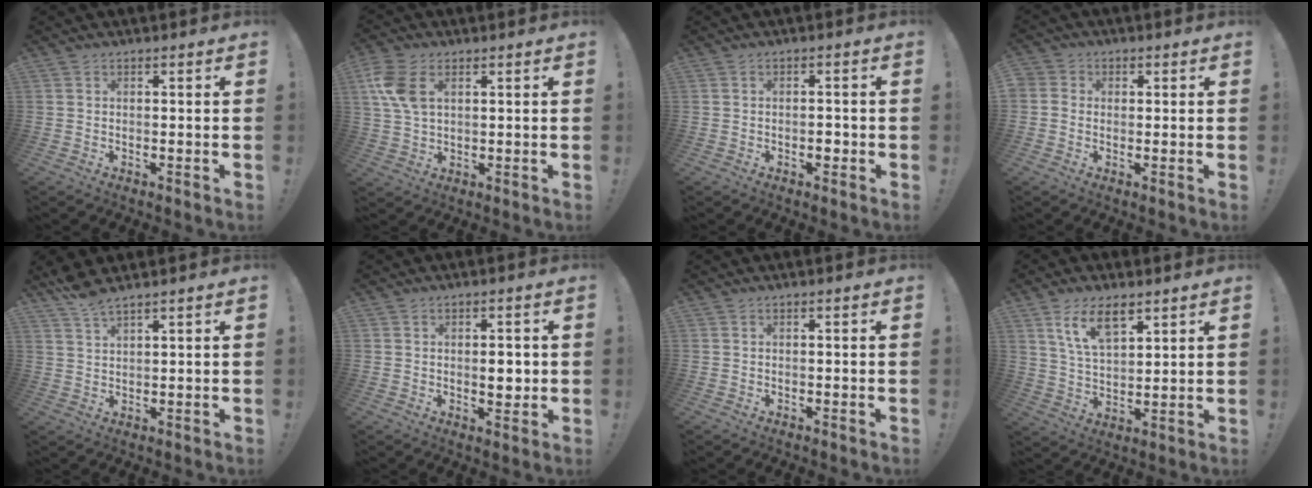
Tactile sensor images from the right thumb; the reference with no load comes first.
{"total": 9.2, "force": [3.3, 5.6, 6.6], "torque": [-0.129, -0.003, 0.061]}
{"total": 2.4, "force": [-1.1, 1.4, 1.6], "torque": [-0.008, -0.002, -0.023]}
{"total": 3.3, "force": [-0.4, 3.1, 1.3], "torque": [-0.021, 0.010, -0.005]}
{"total": 4.3, "force": [4.0, 0.4, 1.5], "torque": [-0.036, -0.020, 0.072]}
{"total": 4.2, "force": [-0.1, 2.3, 3.5], "torque": [-0.035, -0.005, -0.009]}
{"total": 0.0}
{"total": 10.3, "force": [6.6, 4.8, 6.4], "torque": [-0.115, -0.016, 0.122]}